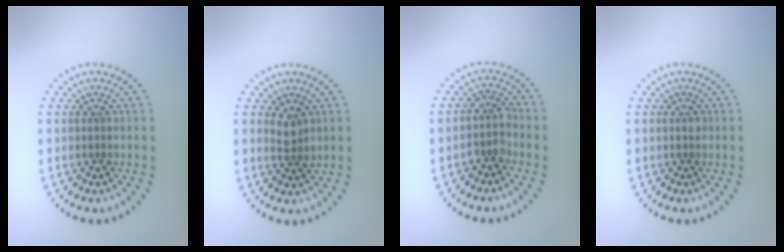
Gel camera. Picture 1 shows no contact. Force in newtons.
{"total": 1.5, "press": 1.2, "slide": 0.9}
{"total": 1.9, "press": 1.6, "slide": 1.1}
{"total": 0.7, "press": 0.6, "slide": 0.1}